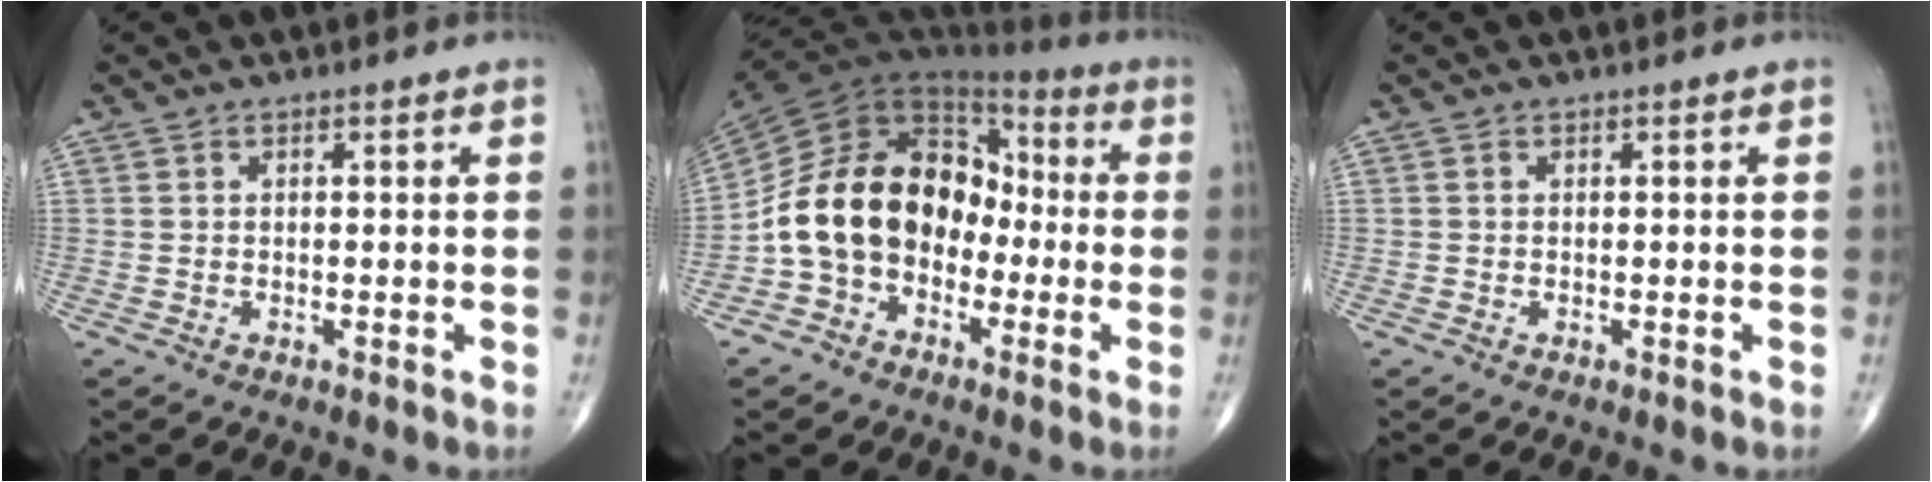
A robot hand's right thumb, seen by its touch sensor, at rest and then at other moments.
{"total": 17.1, "force": [-3.5, 12.6, 11.1], "torque": [-0.177, 0.061, -0.070]}
{"total": 0.0}